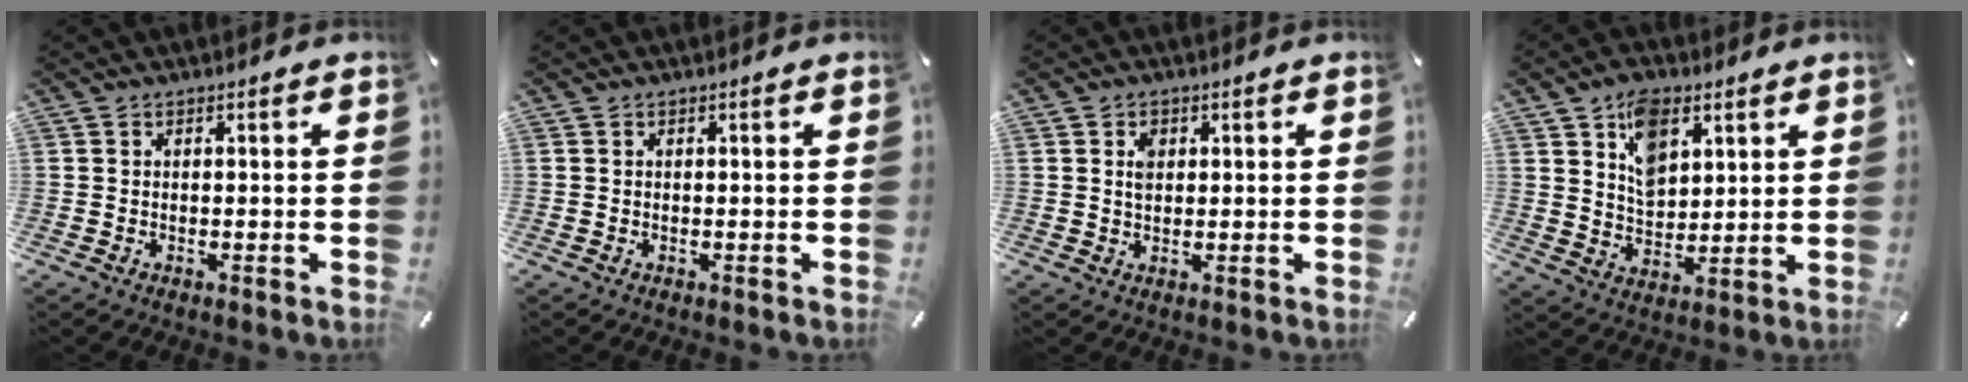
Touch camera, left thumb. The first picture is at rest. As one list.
[{"total": 0.0}, {"total": 2.8, "force": [0.8, 2.2, 1.6], "torque": [-0.019, 0.001, 0.009]}, {"total": 9.8, "force": [5.0, 6.6, 5.1], "torque": [-0.081, -0.011, 0.091]}]